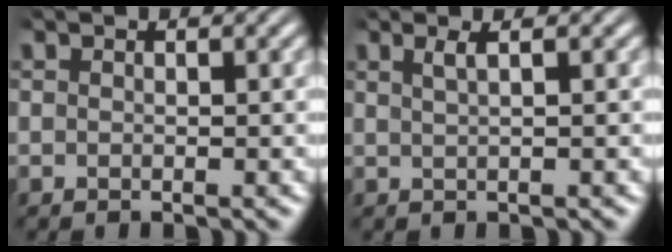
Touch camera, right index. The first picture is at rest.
{"total": 1.3, "force": [0.6, -0.4, 1.1], "torque": [-0.014, 0.003, 0.014]}